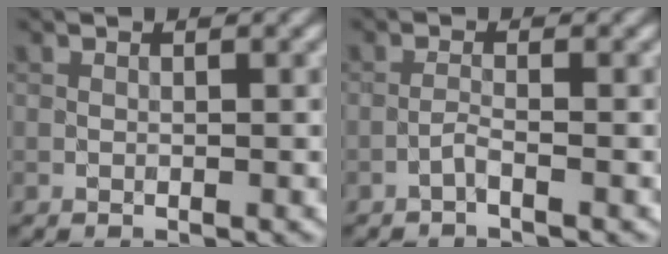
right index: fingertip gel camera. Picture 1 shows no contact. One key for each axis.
{"total": 0.9, "fx": -0.7, "fy": 0.0, "fz": 0.5, "tx": -0.007, "ty": 0.009, "tz": -0.019}